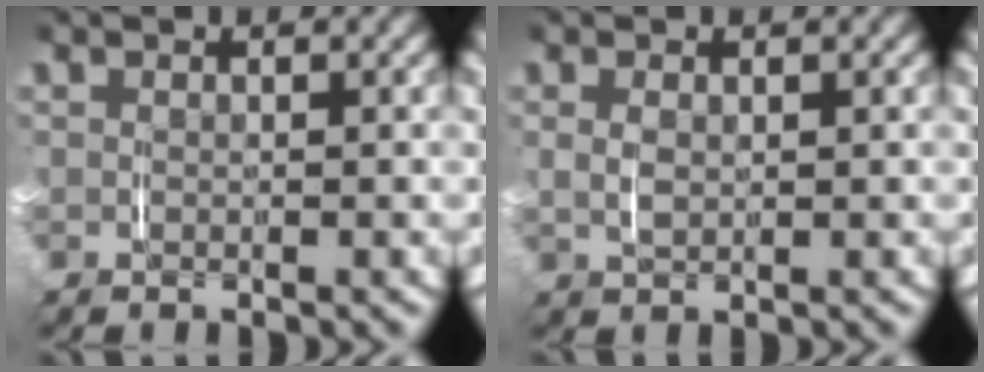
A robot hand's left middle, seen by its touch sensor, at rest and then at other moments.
{"total": 0.8, "force": [0.2, 0.1, 0.8], "torque": [-0.018, -0.005, 0.010]}